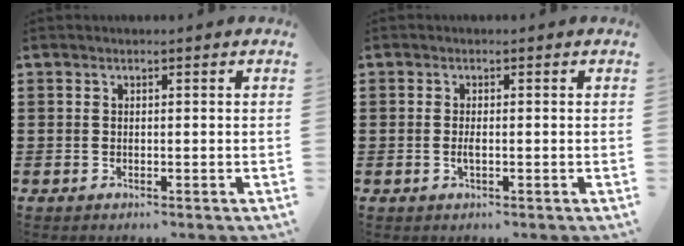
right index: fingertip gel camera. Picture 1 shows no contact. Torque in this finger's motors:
{"motor_torque": [1.08, 1.06, 0.08, 0.02]}